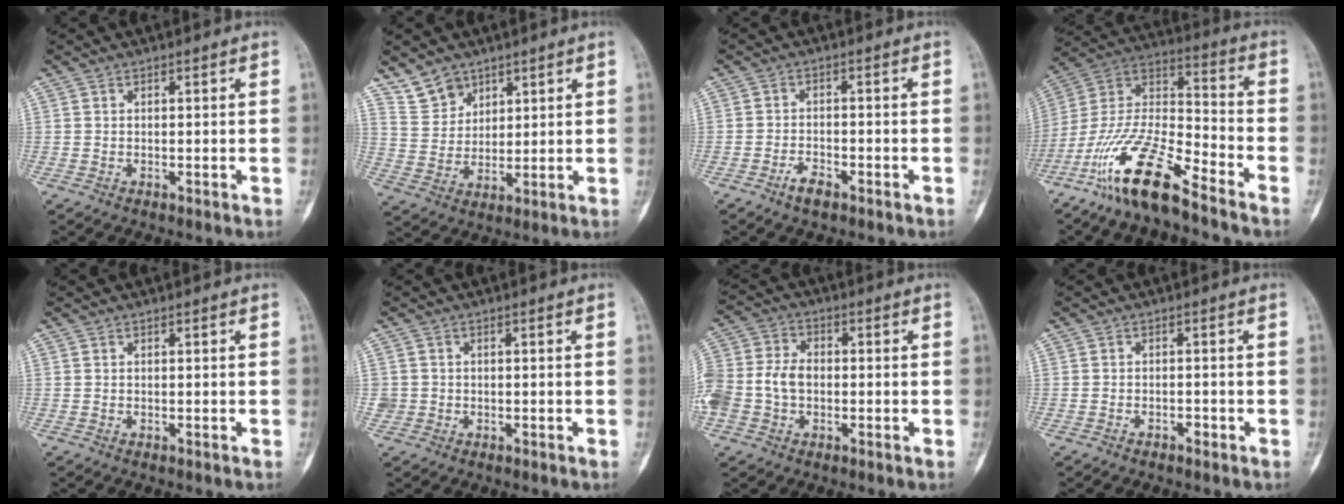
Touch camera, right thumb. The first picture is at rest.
{"total": 6.9, "force": [5.2, 4.4, 1.1], "torque": [0.002, -0.032, 0.111]}
{"total": 3.3, "force": [-2.3, 1.3, 2.0], "torque": [-0.036, 0.014, -0.041]}
{"total": 18.2, "force": [-12.6, 4.4, 12.3], "torque": [-0.241, 0.071, -0.240]}
{"total": 0.0}
{"total": 1.5, "force": [-0.2, 1.5, 0.0], "torque": [0.009, 0.007, -0.003]}
{"total": 12.6, "force": [-1.6, 9.3, 8.3], "torque": [-0.199, 0.025, -0.034]}
{"total": 1.3, "force": [-0.9, 0.7, 0.7], "torque": [-0.012, 0.009, -0.015]}